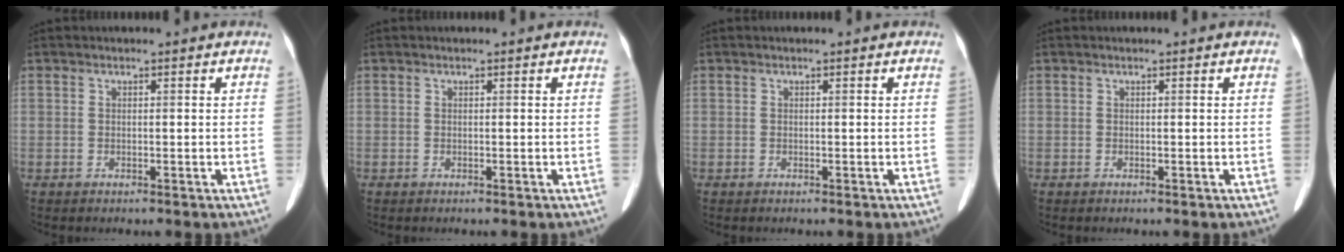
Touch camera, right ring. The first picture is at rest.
{"total": 0.0}
{"total": 0.0}
{"total": 0.0}